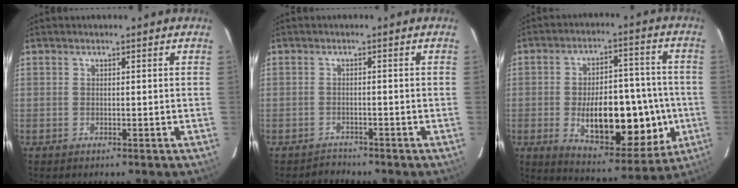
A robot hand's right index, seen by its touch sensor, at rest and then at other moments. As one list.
[{"total": 1.7, "force": [-1.5, 0.4, -0.7], "torque": [0.014, -0.005, -0.024]}, {"total": 18.7, "force": [-3.7, 8.1, 16.4], "torque": [-0.237, 0.013, -0.040]}]